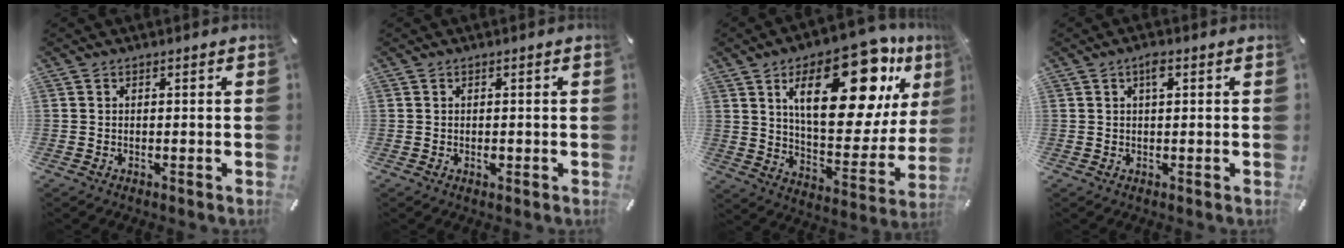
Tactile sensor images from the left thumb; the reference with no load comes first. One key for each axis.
{"total": 0.9, "fx": -0.2, "fy": 0.5, "fz": 0.8, "tx": -0.013, "ty": -0.001, "tz": -0.004}
{"total": 26.6, "fx": 13.6, "fy": 12.2, "fz": 19.4, "tx": -0.271, "ty": -0.073, "tz": 0.218}
{"total": 2.3, "fx": 0.8, "fy": 0.9, "fz": 1.9, "tx": -0.034, "ty": 0.003, "tz": 0.011}